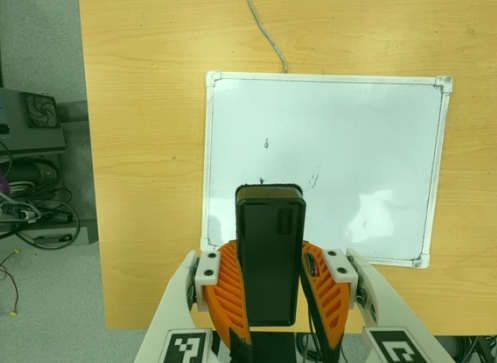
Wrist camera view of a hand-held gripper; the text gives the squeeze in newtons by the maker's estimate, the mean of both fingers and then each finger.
{"total": 6.7, "left": 5.8, "right": 7.7}